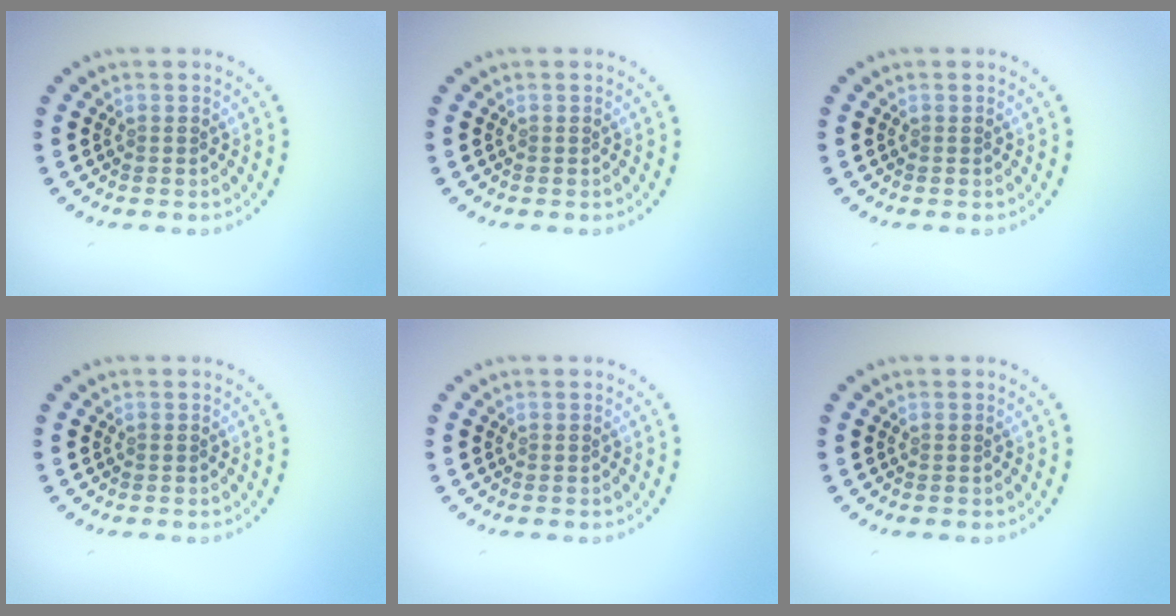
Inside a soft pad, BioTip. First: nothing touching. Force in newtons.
{"total": 0.0}
{"total": 0.0}
{"total": 0.0}
{"total": 0.0}
{"total": 0.0}